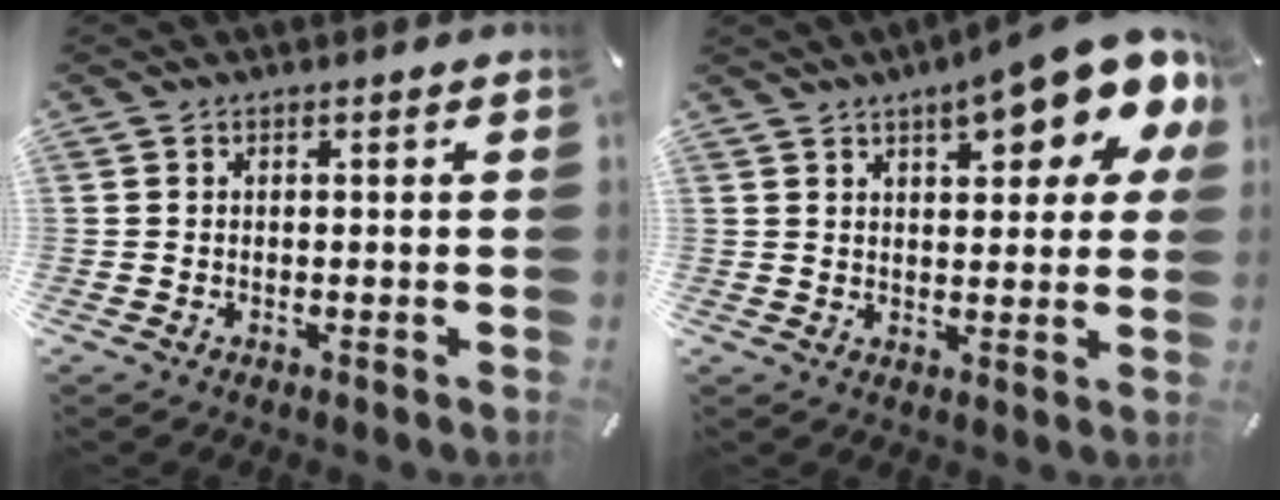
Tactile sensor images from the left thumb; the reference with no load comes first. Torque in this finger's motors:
{"motor_torque": [2.58, 2.43, 1.98, -0.79, 0.15]}